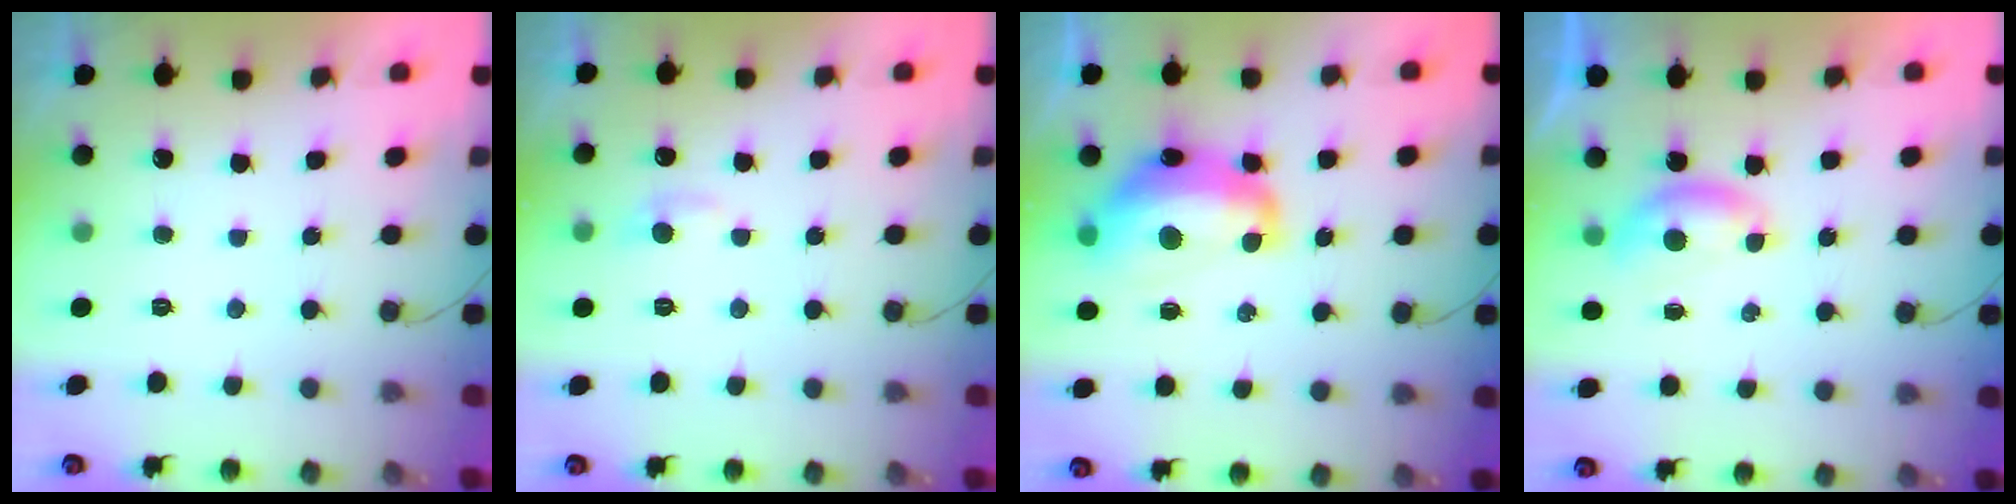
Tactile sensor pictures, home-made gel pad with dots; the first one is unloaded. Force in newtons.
{"total": 4.8, "press": 4.7, "slide": 0.6}
{"total": 14.6, "press": 14.5, "slide": 1.6}
{"total": 4.8, "press": 4.8, "slide": 0.4}